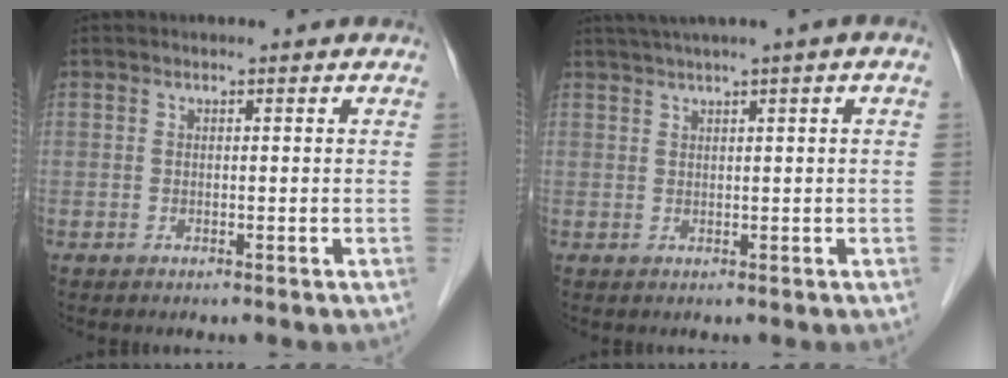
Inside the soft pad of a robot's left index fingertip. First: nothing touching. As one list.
[{"total": 4.9, "force": [3.0, -0.8, 3.7], "torque": [-0.067, 0.022, 0.055]}]